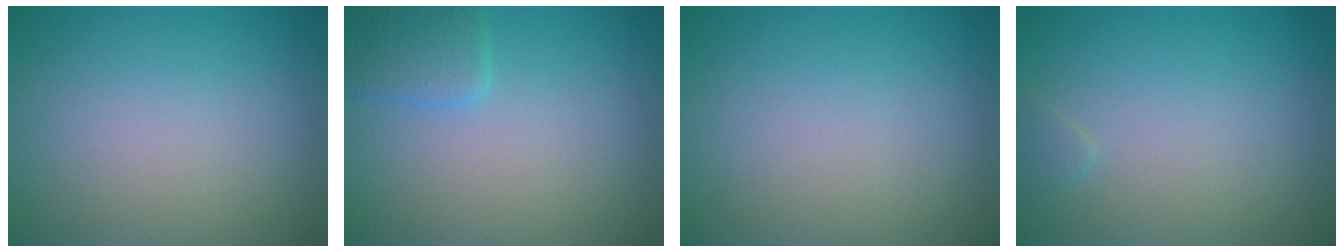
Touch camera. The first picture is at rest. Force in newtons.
{"total": 2.1, "press": 2.1, "slide": 0.1}
{"total": 0.0}
{"total": 0.7, "press": 0.7, "slide": 0.0}